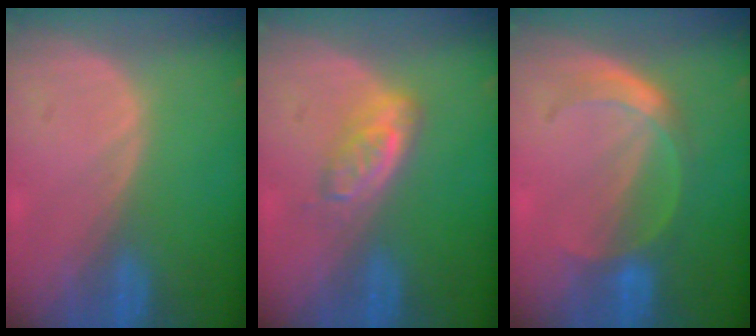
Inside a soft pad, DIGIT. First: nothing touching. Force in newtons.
{"total": 4.4, "press": 4.1, "slide": 1.6}
{"total": 4.5, "press": 4.4, "slide": 0.9}